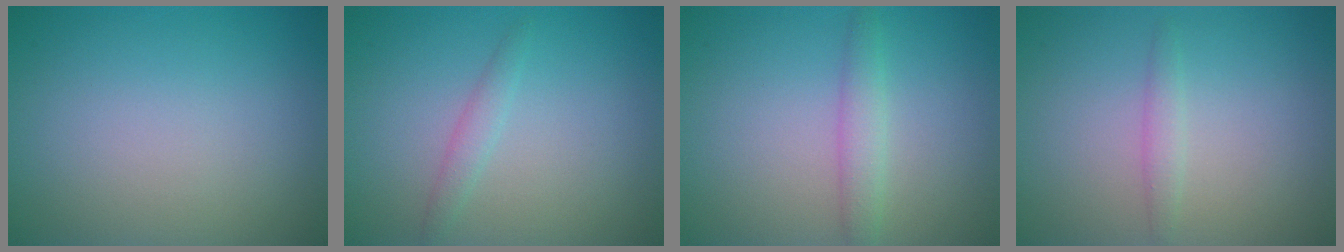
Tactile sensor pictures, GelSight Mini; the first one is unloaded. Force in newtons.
{"total": 1.2, "press": 1.2, "slide": 0.1}
{"total": 1.9, "press": 1.9, "slide": 0.1}
{"total": 1.2, "press": 1.2, "slide": 0.1}